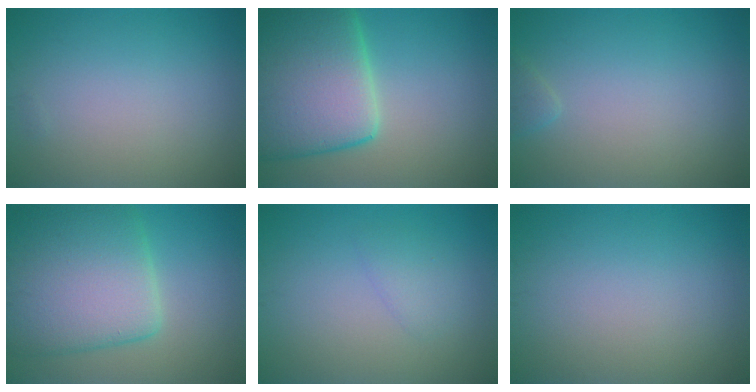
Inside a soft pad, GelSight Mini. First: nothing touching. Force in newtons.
{"total": 13.0, "press": 13.0, "slide": 0.8}
{"total": 0.8, "press": 0.8, "slide": 0.1}
{"total": 10.1, "press": 10.1, "slide": 0.4}
{"total": 1.3, "press": 1.3, "slide": 0.1}
{"total": 0.0}